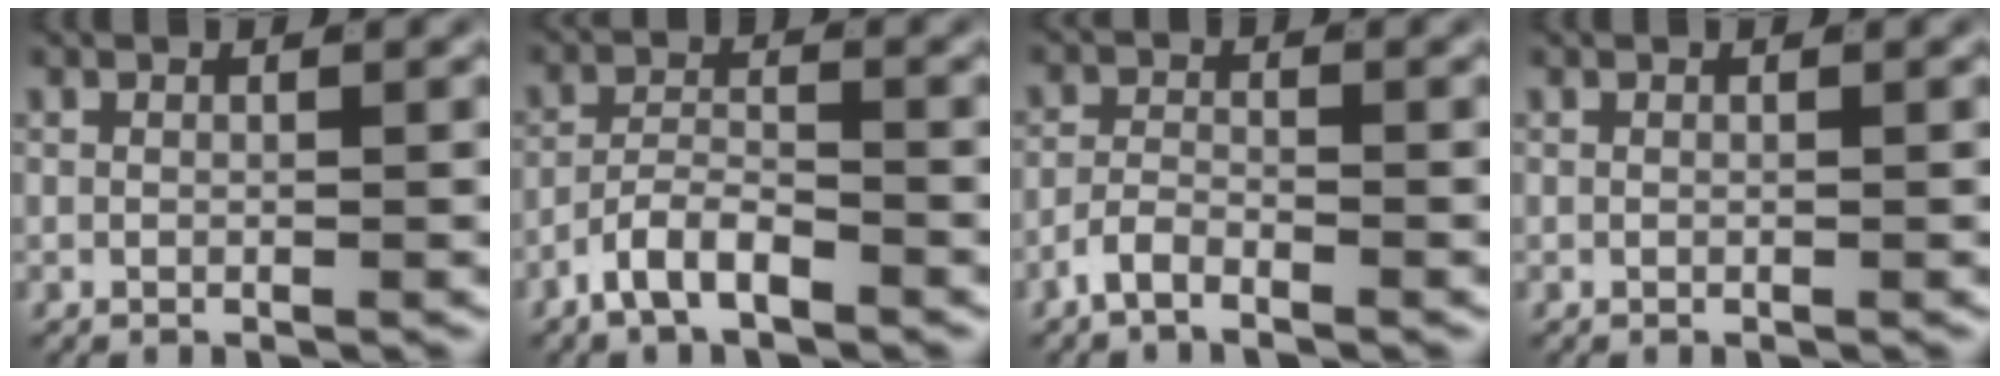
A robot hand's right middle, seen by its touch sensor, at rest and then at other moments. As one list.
[{"total": 3.7, "force": [-2.8, 1.5, 1.8], "torque": [-0.028, -0.001, -0.058]}, {"total": 2.1, "force": [-1.8, 0.5, 0.9], "torque": [-0.013, 0.002, -0.040]}, {"total": 0.0}]